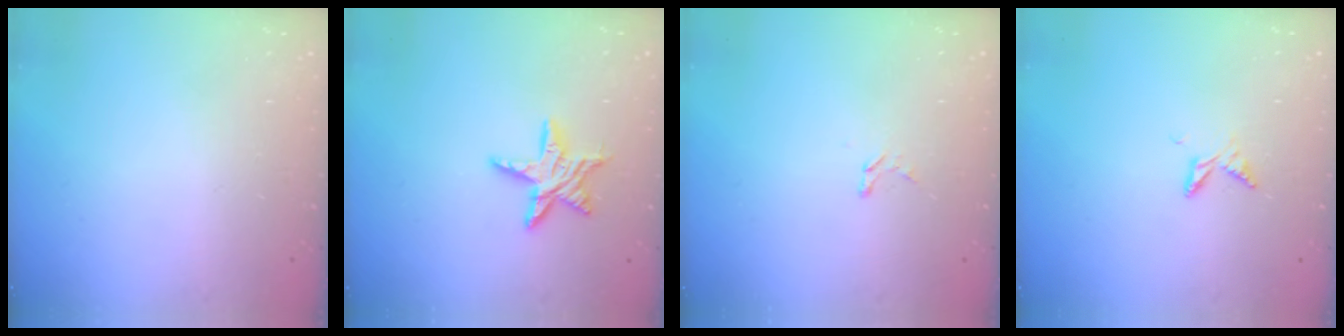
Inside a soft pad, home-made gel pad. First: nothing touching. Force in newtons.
{"total": 9.8, "press": 9.8, "slide": 0.6}
{"total": 2.4, "press": 2.4, "slide": 0.2}
{"total": 6.0, "press": 6.0, "slide": 0.7}